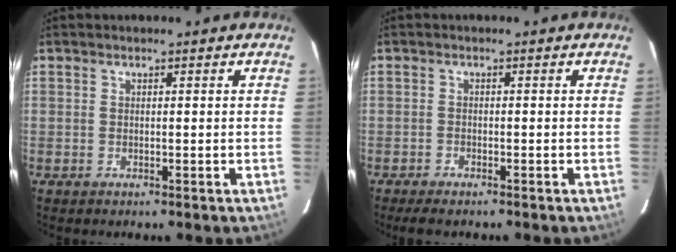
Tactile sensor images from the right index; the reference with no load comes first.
{"total": 3.3, "force": [-2.7, 0.9, 1.7], "torque": [-0.024, -0.009, -0.037]}